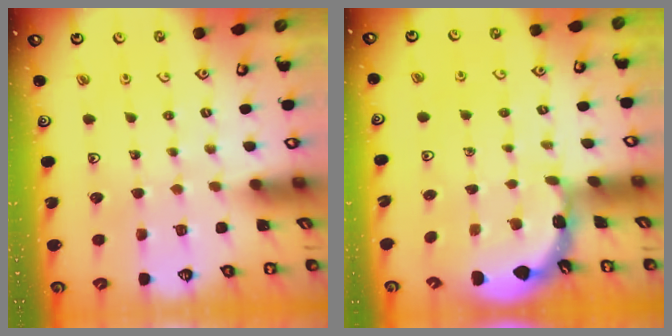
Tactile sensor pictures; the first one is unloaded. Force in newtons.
{"total": 1.8, "press": 1.7, "slide": 0.0}